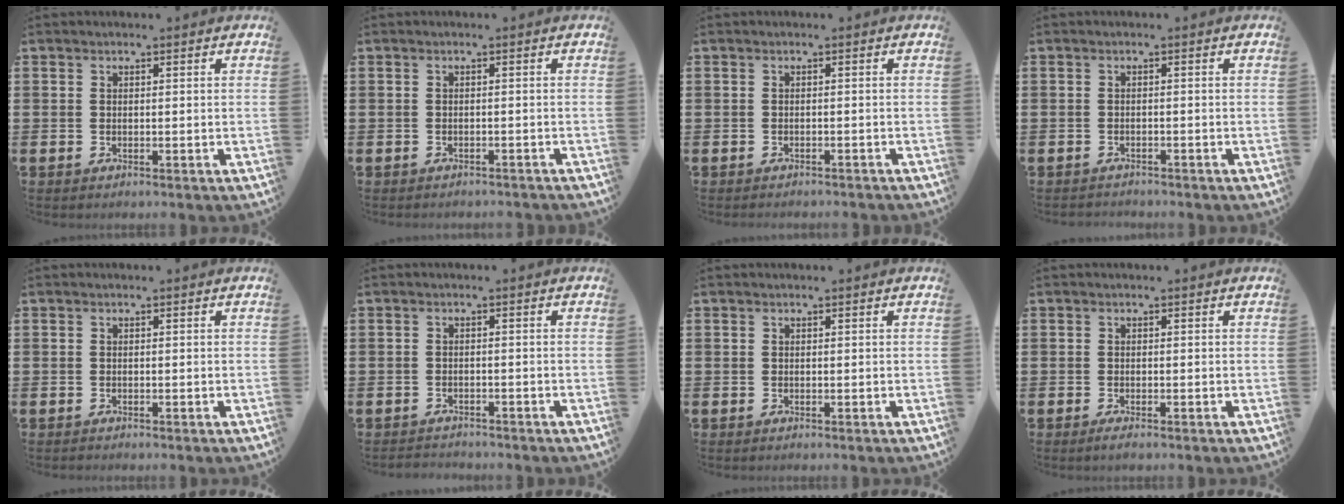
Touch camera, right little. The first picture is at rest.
{"total": 0.6, "force": [-0.6, 0.0, 0.0], "torque": [-0.002, -0.002, -0.013]}
{"total": 0.6, "force": [-0.6, -0.1, 0.0], "torque": [0.001, -0.001, -0.012]}
{"total": 0.7, "force": [-0.7, 0.1, -0.1], "torque": [-0.002, 0.000, -0.016]}
{"total": 0.0}
{"total": 0.8, "force": [-0.7, 0.0, -0.2], "torque": [0.002, 0.005, -0.017]}
{"total": 0.0}
{"total": 0.8, "force": [-0.4, 0.1, 0.7], "torque": [-0.004, -0.006, -0.010]}